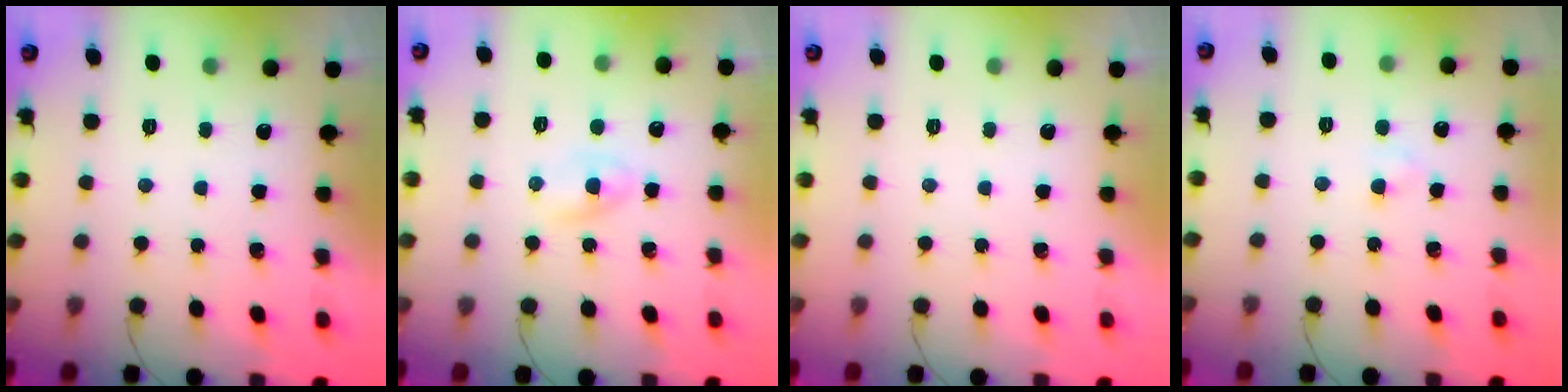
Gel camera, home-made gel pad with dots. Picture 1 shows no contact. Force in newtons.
{"total": 1.8, "press": 1.5, "slide": 0.9}
{"total": 0.0}
{"total": 1.9, "press": 1.7, "slide": 0.9}